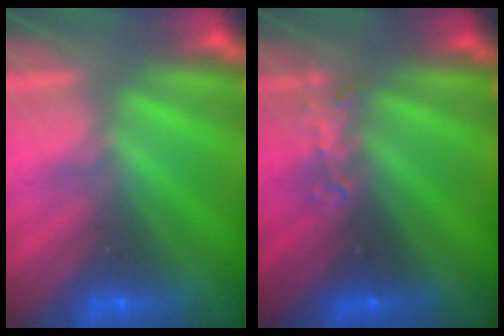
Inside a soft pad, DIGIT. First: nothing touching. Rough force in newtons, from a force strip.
{"total": 2.7}